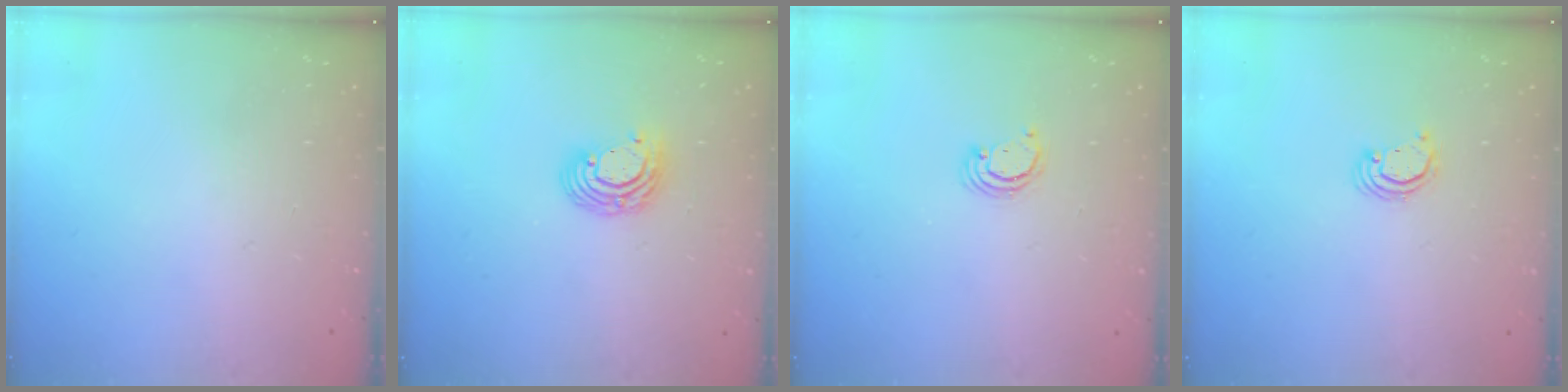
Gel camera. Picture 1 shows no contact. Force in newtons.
{"total": 8.3, "press": 8.2, "slide": 1.4}
{"total": 2.6, "press": 2.6, "slide": 0.3}
{"total": 2.2, "press": 2.2, "slide": 0.2}